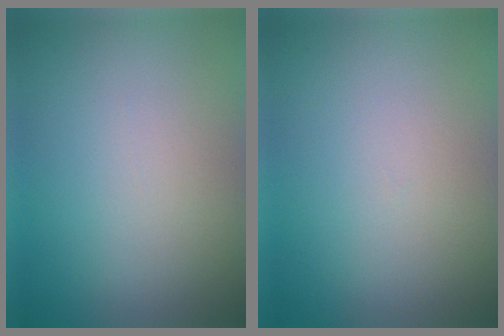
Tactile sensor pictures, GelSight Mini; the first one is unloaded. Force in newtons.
{"total": 0.0}